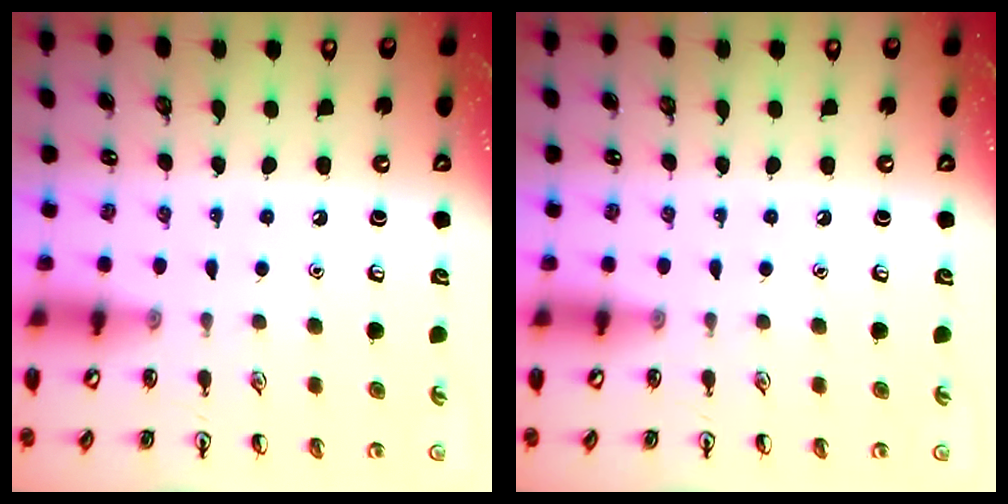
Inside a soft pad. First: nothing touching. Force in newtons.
{"total": 0.0}